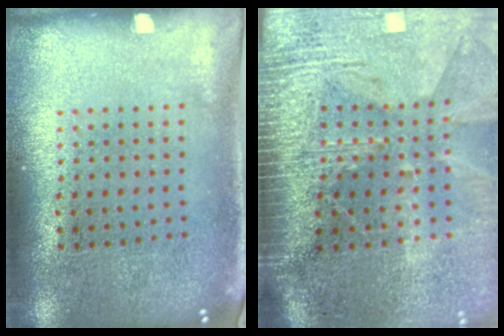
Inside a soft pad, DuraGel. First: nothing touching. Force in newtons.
{"total": 3.8, "press": 3.3, "slide": 1.9}